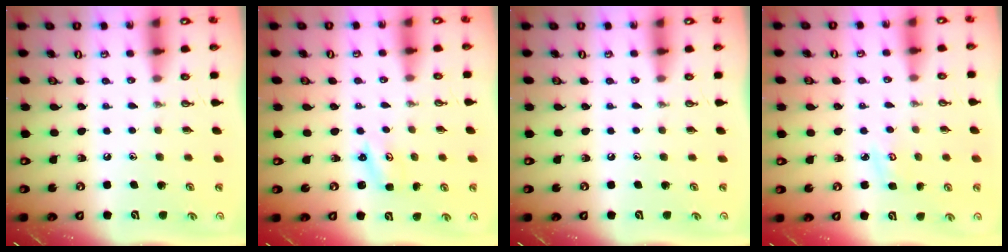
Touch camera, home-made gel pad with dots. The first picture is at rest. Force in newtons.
{"total": 1.8, "press": 1.8, "slide": 0.2}
{"total": 0.0}
{"total": 3.4, "press": 3.4, "slide": 0.4}